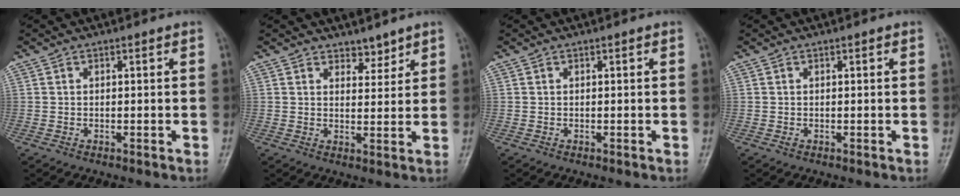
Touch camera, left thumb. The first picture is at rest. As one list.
[{"total": 3.1, "force": [2.7, 1.5, 0.6], "torque": [0.011, -0.020, 0.041]}, {"total": 0.0}, {"total": 0.7, "force": [0.1, 0.4, 0.5], "torque": [-0.004, 0.003, 0.003]}]